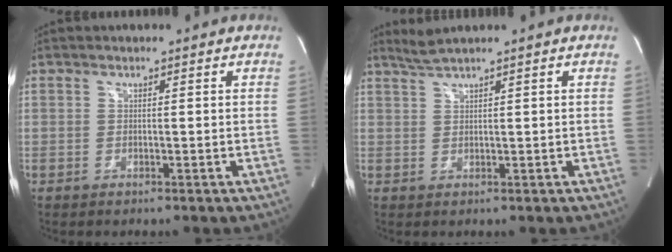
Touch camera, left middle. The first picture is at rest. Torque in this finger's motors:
{"motor_torque": [-0.07, -0.06, -0.17, 0.00]}